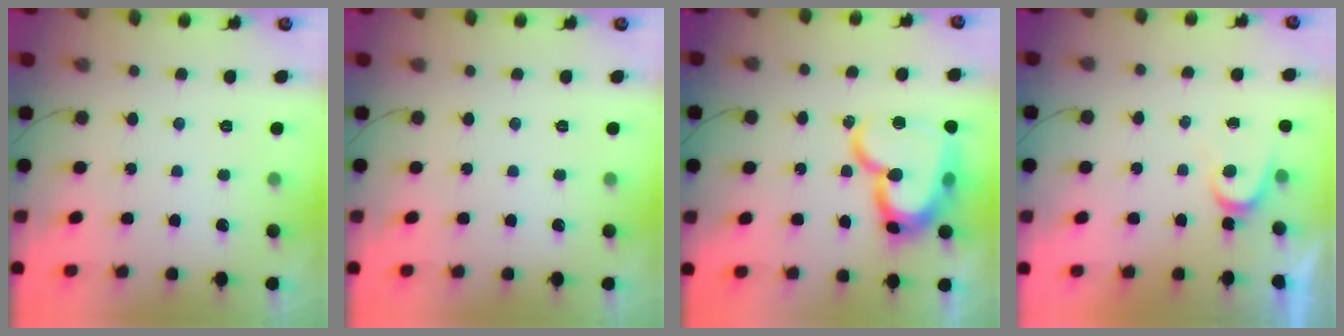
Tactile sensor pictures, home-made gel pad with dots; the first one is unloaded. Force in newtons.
{"total": 0.0}
{"total": 21.2, "press": 21.1, "slide": 1.5}
{"total": 3.7, "press": 3.6, "slide": 0.4}